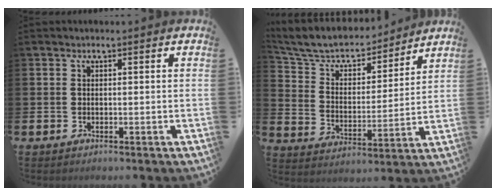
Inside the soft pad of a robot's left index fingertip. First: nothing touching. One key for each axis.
{"total": 8.1, "fx": 7.4, "fy": 2.7, "fz": 1.9, "tx": -0.081, "ty": -0.054, "tz": 0.130}